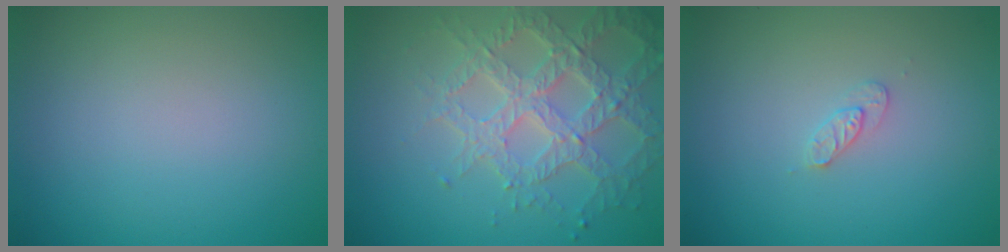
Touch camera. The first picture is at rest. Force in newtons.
{"total": 5.8, "press": 4.8, "slide": 3.2}
{"total": 1.1, "press": 1.1, "slide": 0.2}